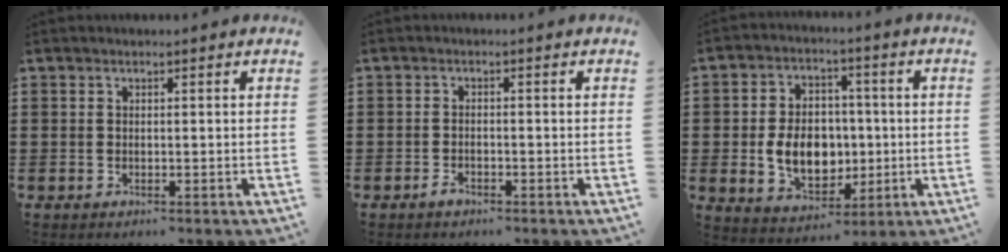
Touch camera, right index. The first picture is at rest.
{"total": 1.3, "force": [-0.9, 0.5, 0.7], "torque": [-0.014, -0.003, -0.017]}
{"total": 9.3, "force": [-0.8, 6.9, 6.2], "torque": [-0.111, 0.006, -0.014]}